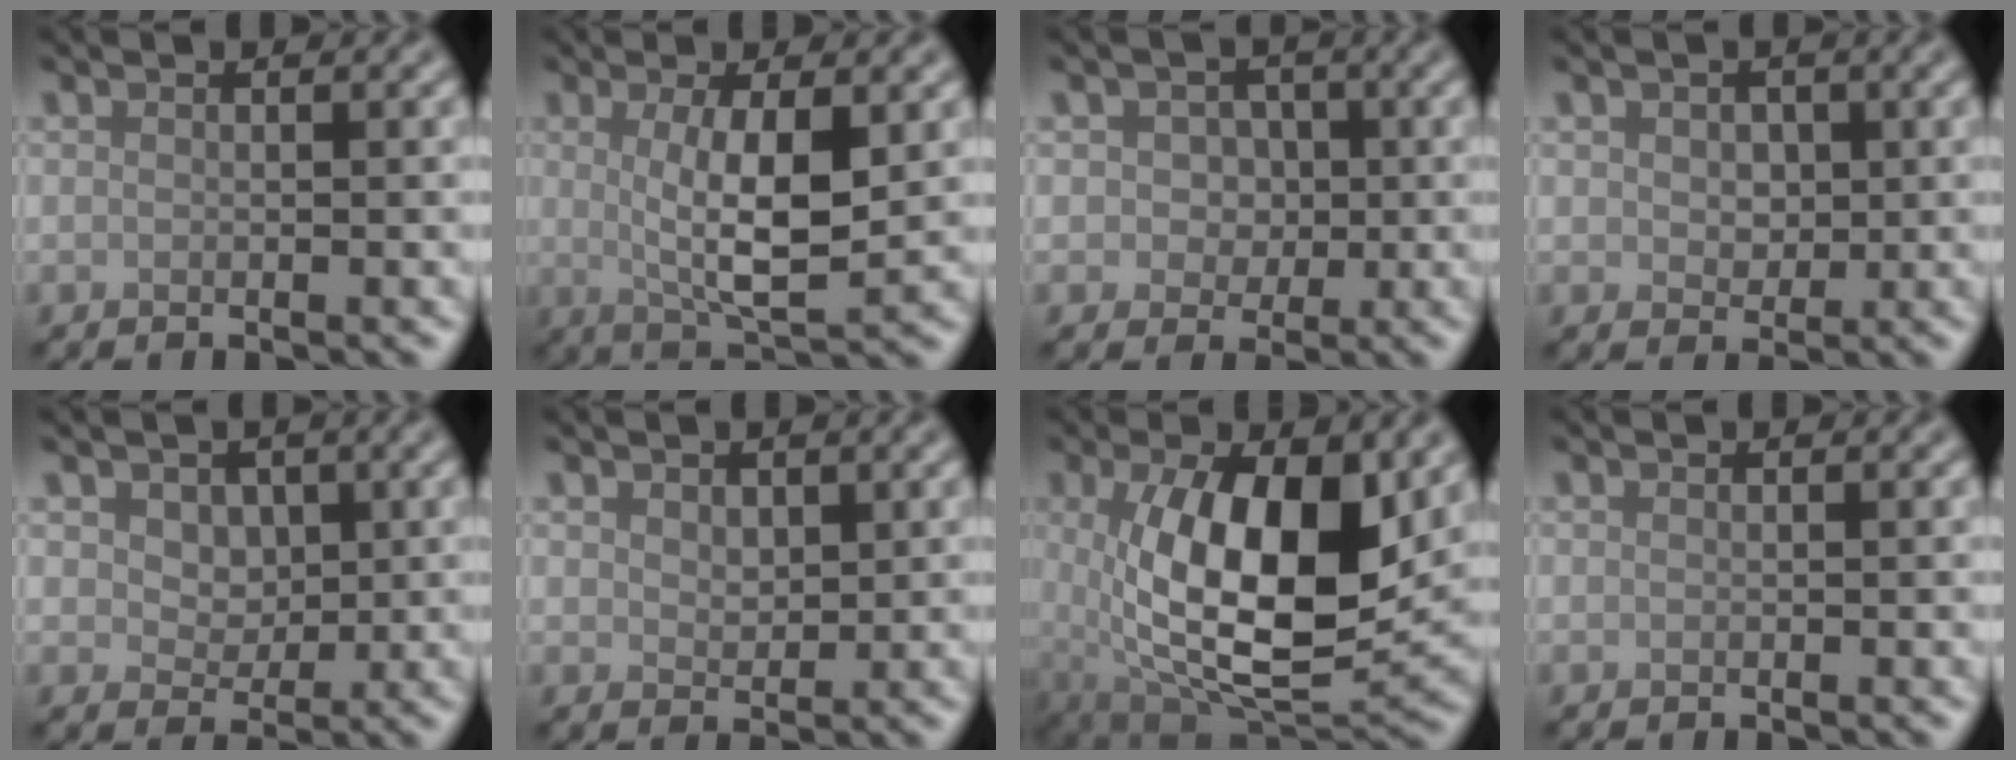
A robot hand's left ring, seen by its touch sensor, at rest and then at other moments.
{"total": 6.1, "force": [0.6, 1.7, 5.8], "torque": [-0.102, -0.010, 0.016]}
{"total": 2.8, "force": [0.3, 2.4, 1.4], "torque": [-0.006, 0.006, -0.011]}
{"total": 2.1, "force": [0.4, 1.6, 1.2], "torque": [-0.025, -0.004, 0.006]}
{"total": 3.2, "force": [1.2, 2.4, 1.7], "torque": [-0.038, -0.011, 0.019]}
{"total": 1.6, "force": [0.8, 1.1, 0.9], "torque": [-0.016, -0.005, 0.017]}
{"total": 13.2, "force": [1.0, 6.1, 11.7], "torque": [-0.188, -0.018, 0.022]}
{"total": 0.0}